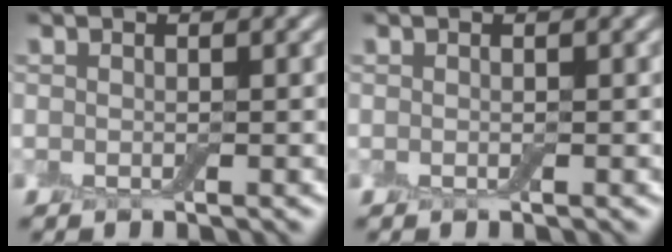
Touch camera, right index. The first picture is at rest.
{"total": 0.0}